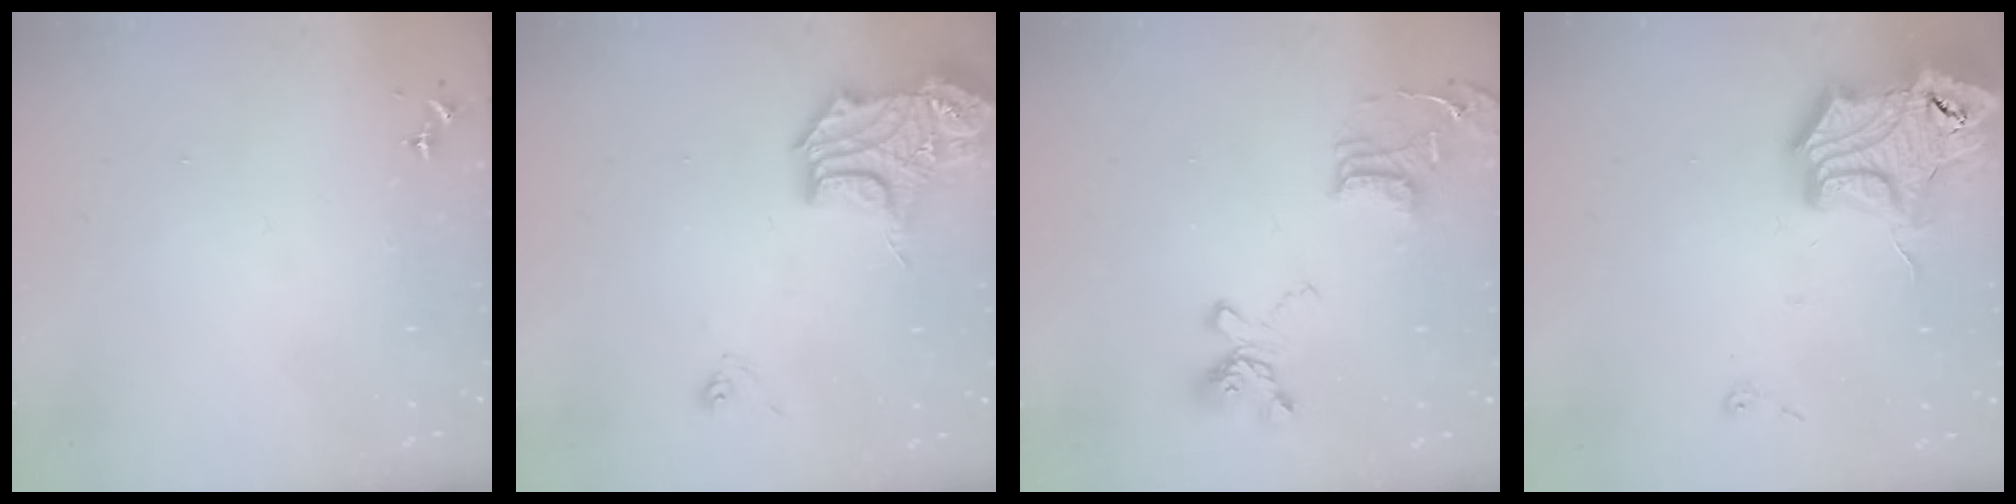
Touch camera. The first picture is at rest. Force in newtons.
{"total": 17.7, "press": 17.5, "slide": 2.7}
{"total": 18.4, "press": 18.3, "slide": 1.8}
{"total": 23.2, "press": 23.0, "slide": 2.7}